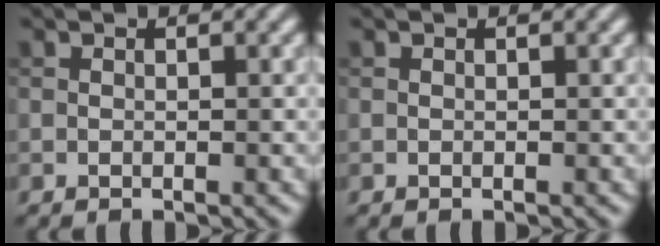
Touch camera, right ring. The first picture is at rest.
{"total": 0.0}